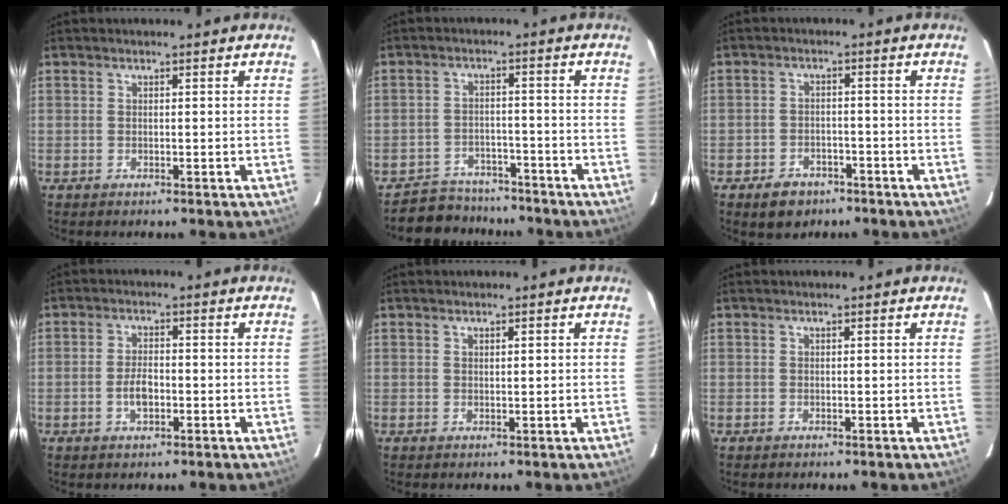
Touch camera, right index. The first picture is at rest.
{"total": 8.0, "force": [-7.0, 4.0, 0.6], "torque": [-0.029, 0.021, -0.099]}
{"total": 6.0, "force": [-4.1, 4.0, 2.0], "torque": [-0.056, 0.008, -0.054]}
{"total": 3.9, "force": [-1.3, 2.0, 3.1], "torque": [-0.062, 0.003, -0.021]}
{"total": 0.7, "force": [0.4, 0.2, 0.6], "torque": [-0.009, 0.004, 0.008]}
{"total": 0.0}